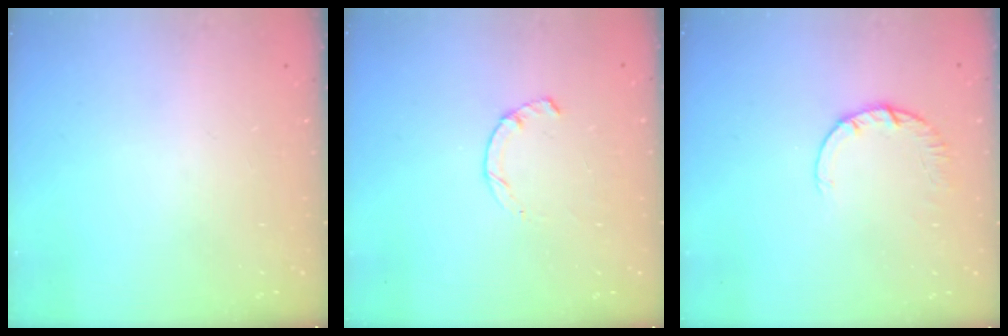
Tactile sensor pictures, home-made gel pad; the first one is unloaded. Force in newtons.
{"total": 1.9, "press": 1.9, "slide": 0.3}
{"total": 2.4, "press": 2.4, "slide": 0.2}